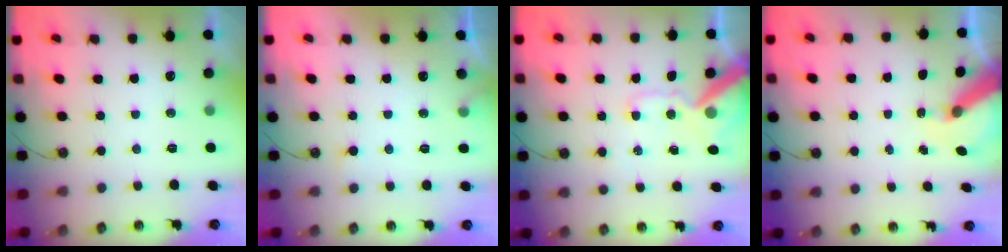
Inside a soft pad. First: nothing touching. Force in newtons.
{"total": 6.0, "press": 6.0, "slide": 0.3}
{"total": 13.5, "press": 13.4, "slide": 1.9}
{"total": 7.4, "press": 7.4, "slide": 0.8}